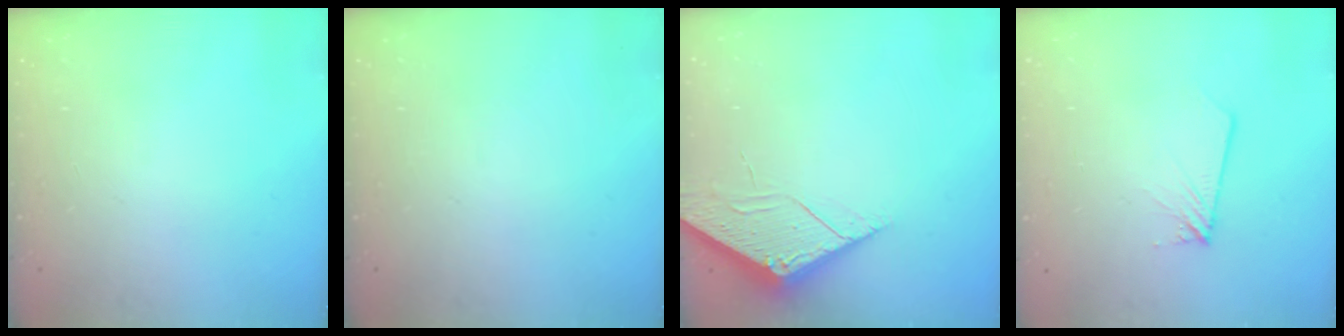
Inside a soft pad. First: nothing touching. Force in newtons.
{"total": 0.0}
{"total": 4.0, "press": 3.9, "slide": 0.4}
{"total": 1.7, "press": 1.7, "slide": 0.1}